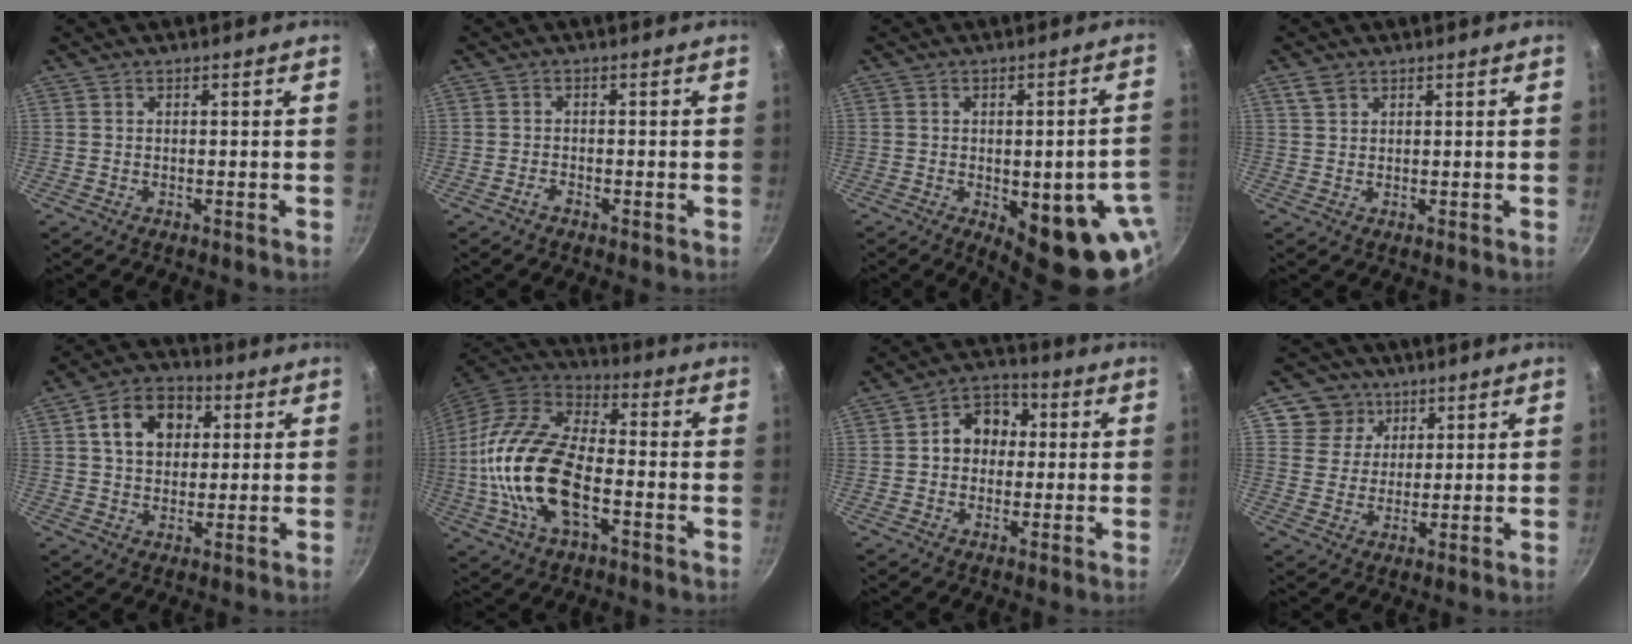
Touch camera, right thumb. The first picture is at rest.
{"total": 1.2, "force": [-0.9, 0.4, 0.7], "torque": [-0.016, 0.007, -0.021]}
{"total": 17.9, "force": [-5.4, 6.2, 15.9], "torque": [-0.148, 0.002, -0.058]}
{"total": 2.3, "force": [1.4, 1.4, 1.1], "torque": [-0.017, -0.001, 0.029]}
{"total": 11.2, "force": [3.2, 8.4, 6.8], "torque": [-0.086, 0.011, 0.039]}
{"total": 21.1, "force": [-4.1, 10.8, 17.7], "torque": [-0.338, 0.030, -0.089]}
{"total": 8.7, "force": [0.8, 7.1, 4.9], "torque": [-0.028, 0.018, -0.002]}
{"total": 7.3, "force": [3.8, 6.2, 1.0], "torque": [0.020, -0.008, 0.058]}